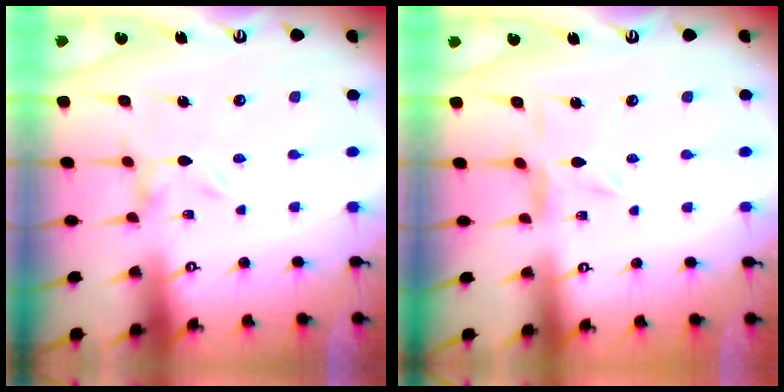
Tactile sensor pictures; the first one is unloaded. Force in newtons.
{"total": 2.1, "press": 2.1, "slide": 0.3}